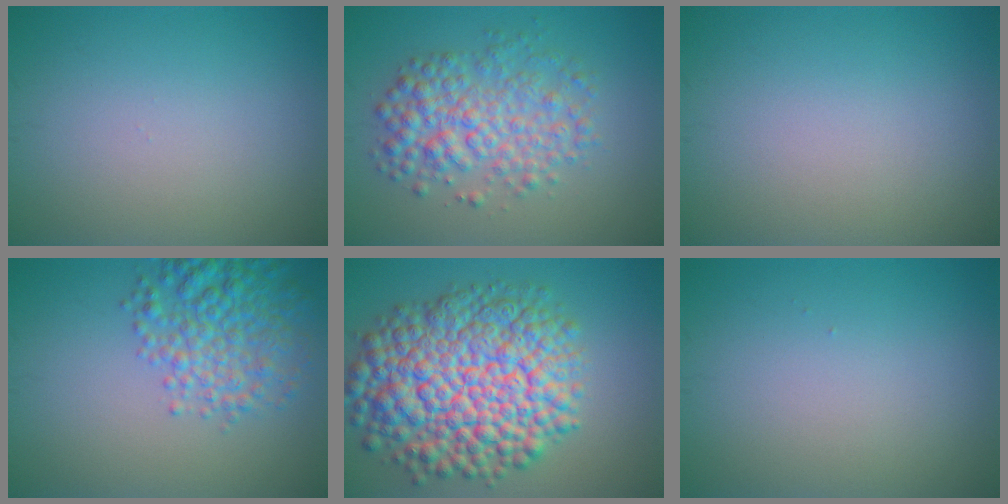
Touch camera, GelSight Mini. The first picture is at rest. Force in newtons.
{"total": 5.2, "press": 5.2, "slide": 0.0}
{"total": 0.0}
{"total": 5.4, "press": 5.4, "slide": 0.2}
{"total": 13.2, "press": 13.1, "slide": 0.4}
{"total": 0.0}